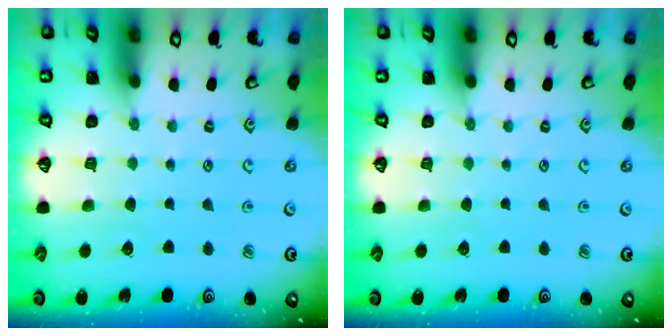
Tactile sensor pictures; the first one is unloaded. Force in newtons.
{"total": 0.0}